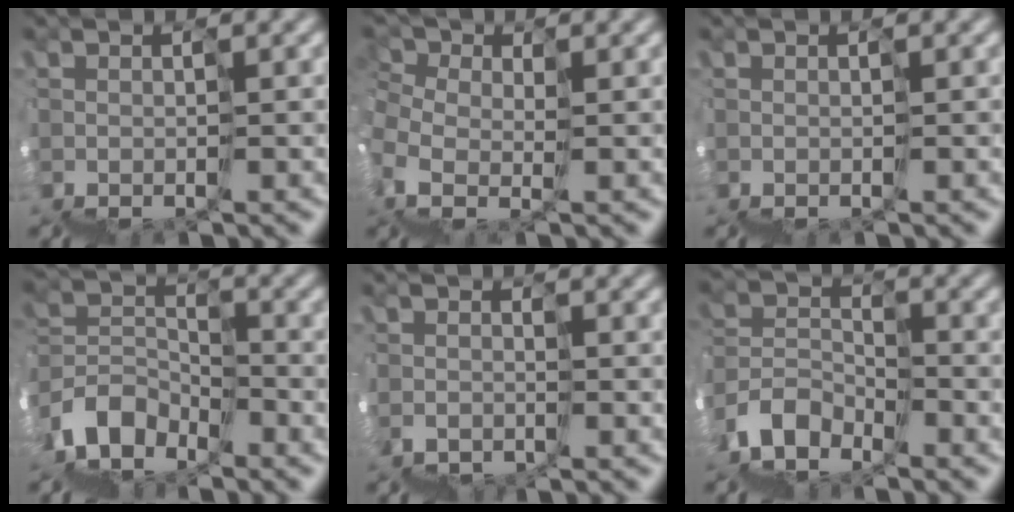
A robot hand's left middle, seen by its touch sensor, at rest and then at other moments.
{"total": 3.3, "force": [1.8, 2.2, 1.6], "torque": [-0.032, 0.023, 0.023]}
{"total": 0.0}
{"total": 2.6, "force": [-1.8, 1.1, -1.4], "torque": [0.032, 0.027, -0.050]}
{"total": 2.2, "force": [-1.4, 1.5, -0.7], "torque": [0.018, 0.007, -0.018]}
{"total": 2.5, "force": [-1.7, 0.9, -1.7], "torque": [0.033, 0.024, -0.045]}